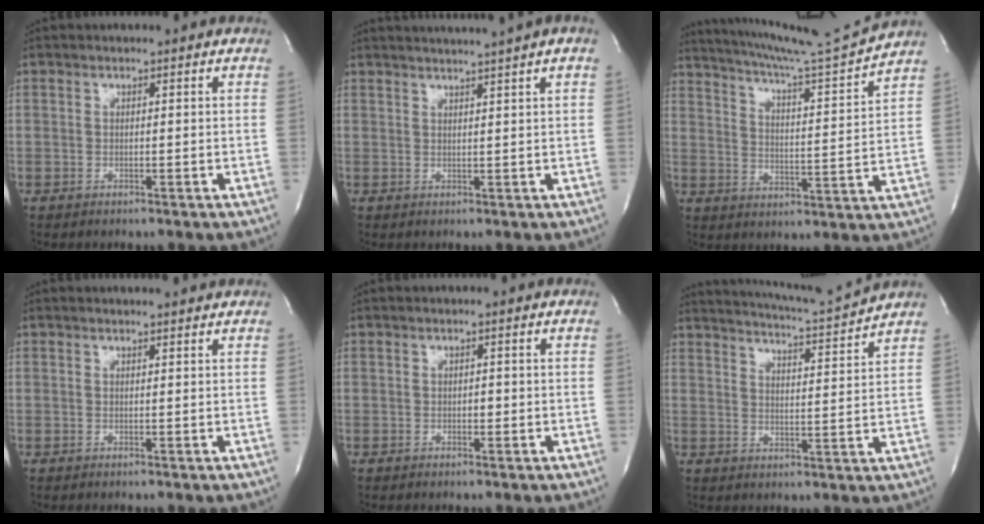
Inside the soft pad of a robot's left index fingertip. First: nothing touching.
{"total": 6.4, "force": [5.3, -1.5, 3.2], "torque": [-0.044, 0.011, 0.064]}
{"total": 14.5, "force": [13.5, -2.9, 4.3], "torque": [-0.079, -0.050, 0.204]}
{"total": 2.4, "force": [2.3, -0.2, 0.4], "torque": [-0.010, 0.002, 0.026]}
{"total": 0.7, "force": [-0.1, 0.4, 0.5], "torque": [-0.007, 0.002, -0.002]}
{"total": 10.7, "force": [10.3, -1.8, 2.6], "torque": [-0.055, -0.033, 0.151]}